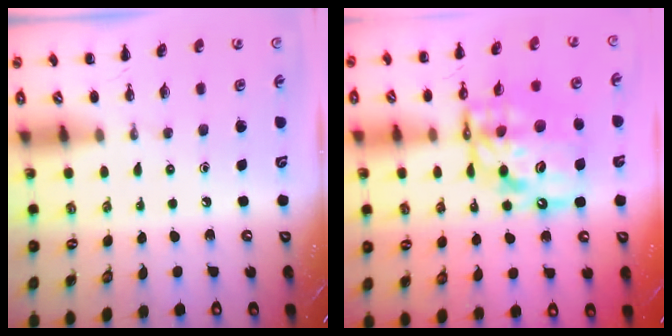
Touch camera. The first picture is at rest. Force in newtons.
{"total": 15.5, "press": 15.0, "slide": 3.9}